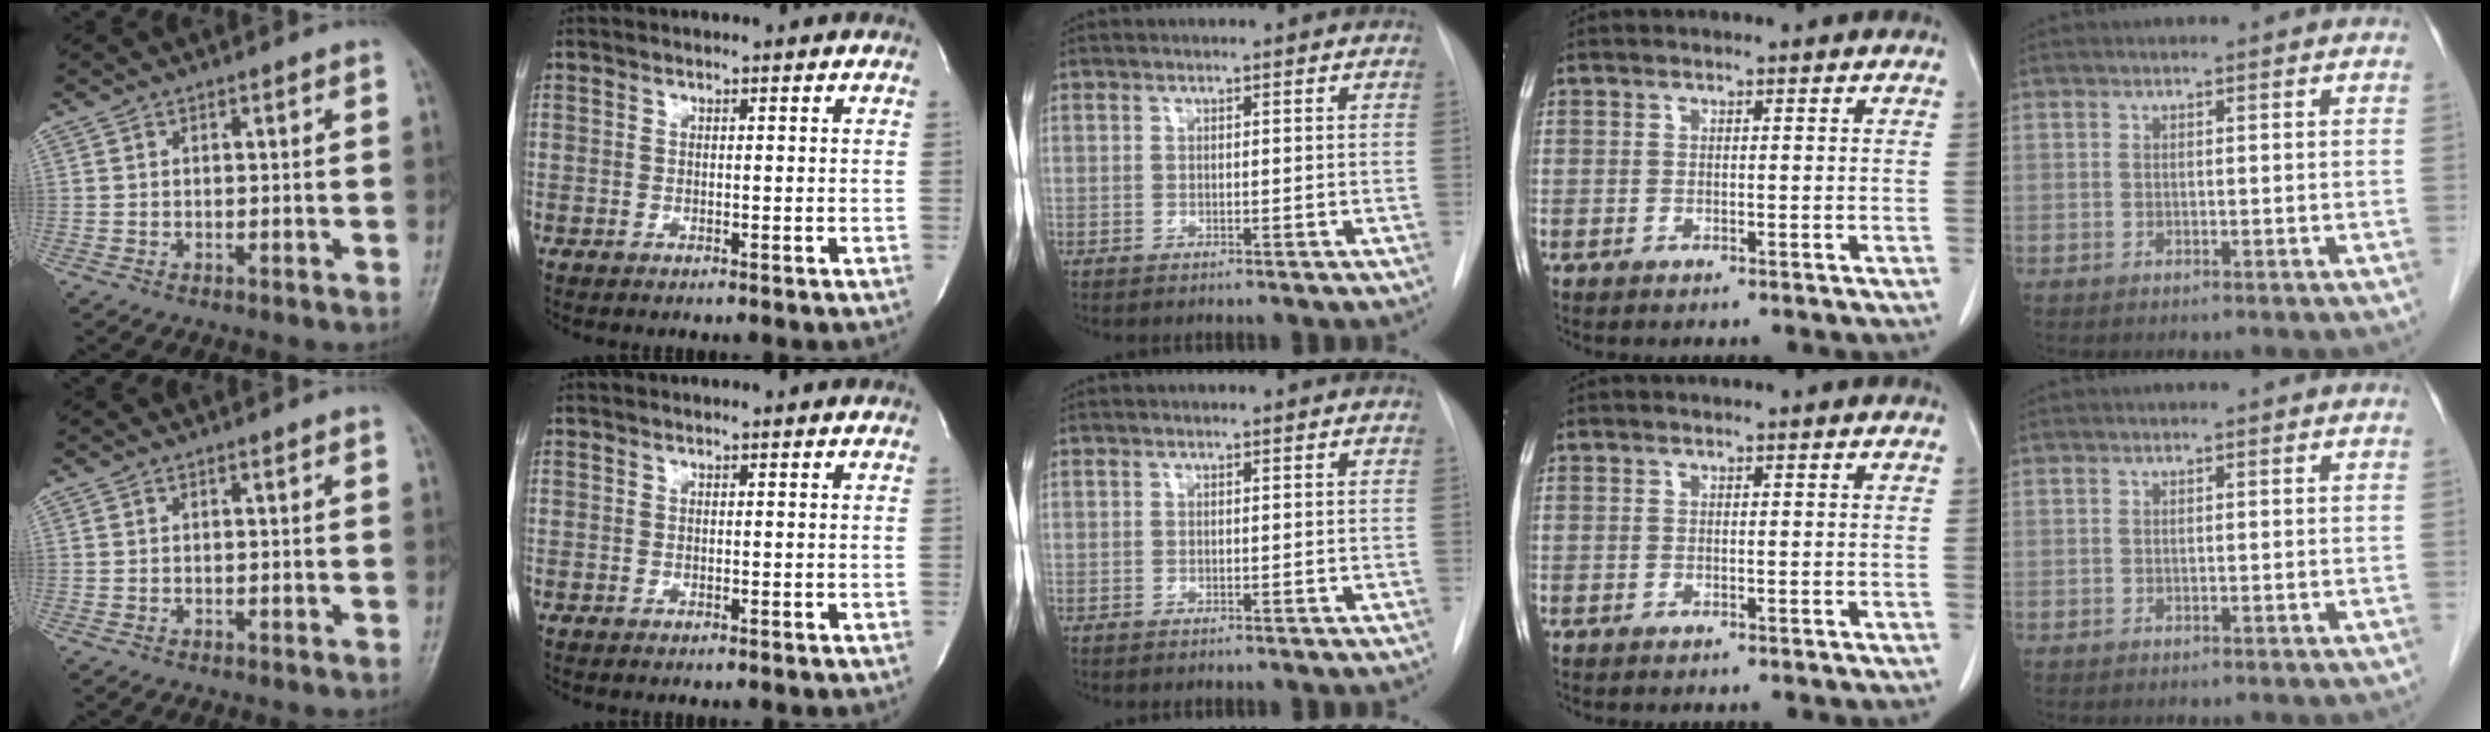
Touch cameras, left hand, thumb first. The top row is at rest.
{}